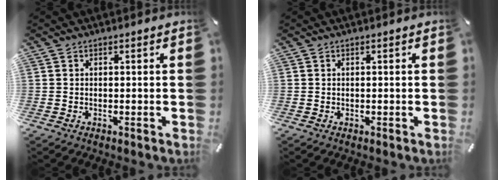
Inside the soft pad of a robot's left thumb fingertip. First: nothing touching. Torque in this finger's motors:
{"motor_torque": [-0.23, 0.09, -0.16, -0.26, -0.02]}